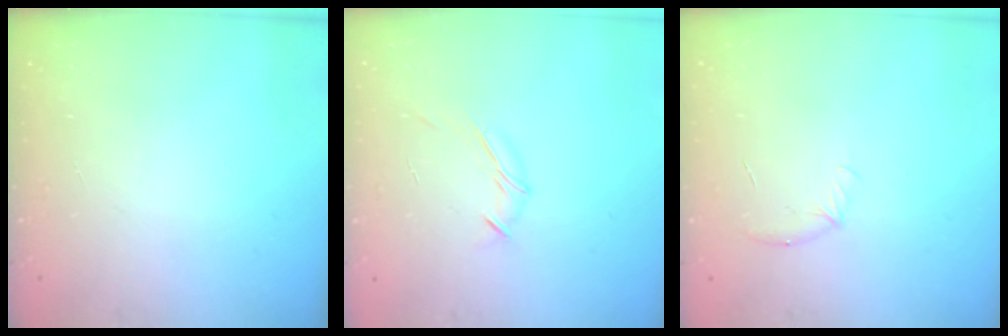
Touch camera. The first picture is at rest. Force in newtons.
{"total": 6.7, "press": 6.6, "slide": 1.2}
{"total": 5.5, "press": 5.3, "slide": 1.4}